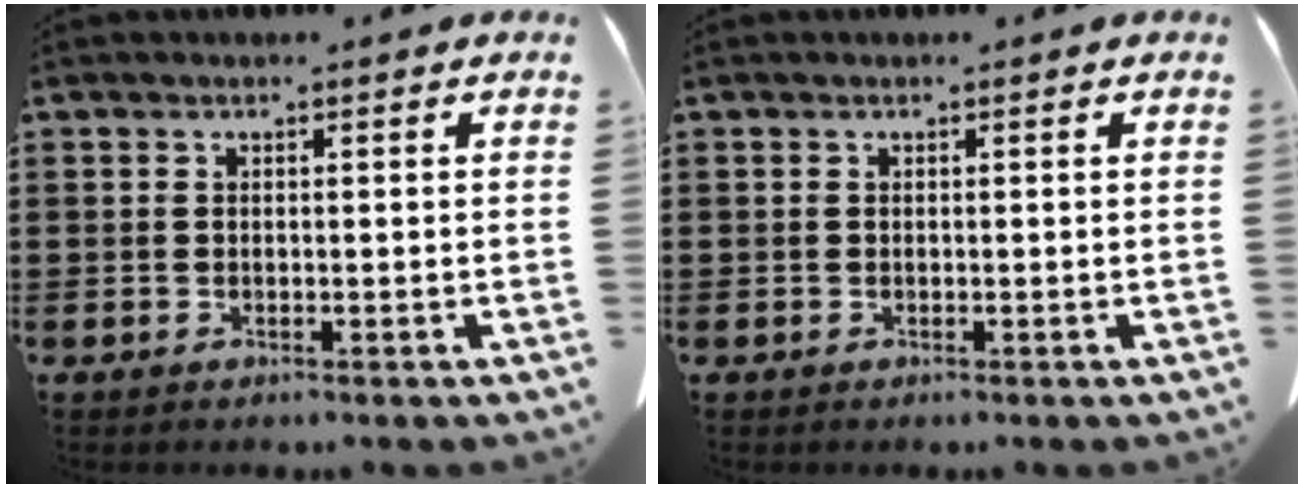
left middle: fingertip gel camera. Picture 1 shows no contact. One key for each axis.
{"total": 0.0}